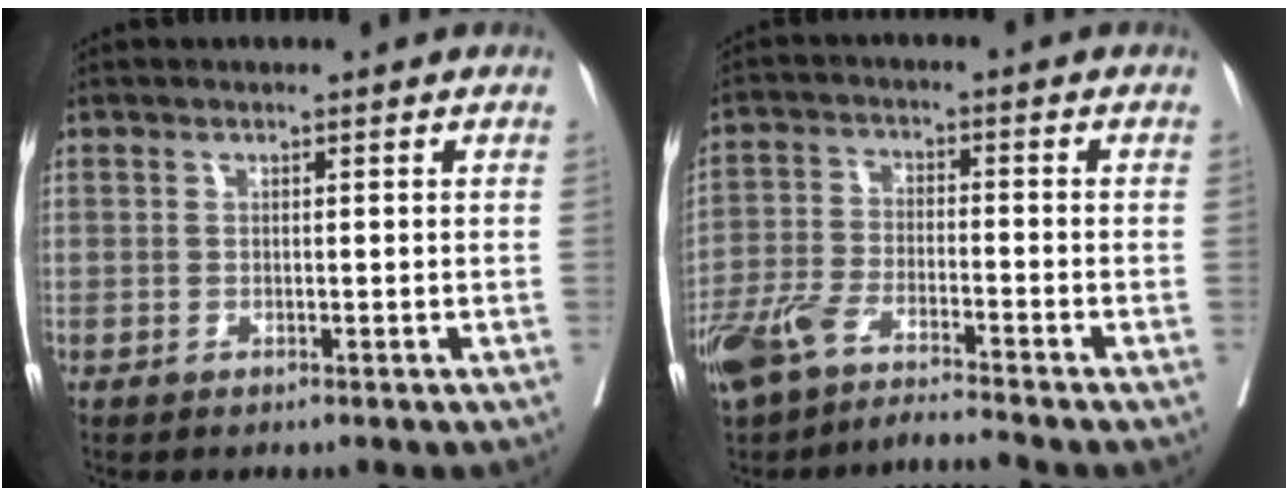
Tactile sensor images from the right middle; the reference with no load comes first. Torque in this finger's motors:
{"motor_torque": [1.14, -0.99, 0.67, 0.21]}